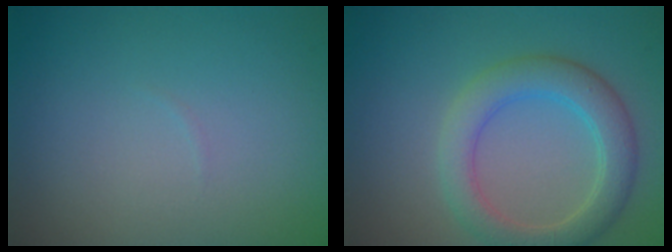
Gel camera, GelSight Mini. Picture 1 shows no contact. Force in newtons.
{"total": 4.1, "press": 4.1, "slide": 0.2}